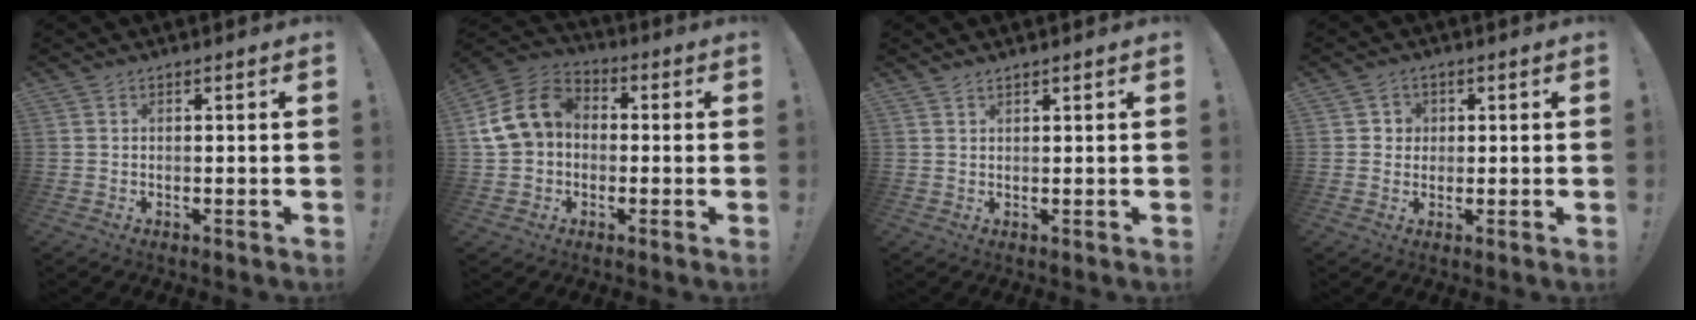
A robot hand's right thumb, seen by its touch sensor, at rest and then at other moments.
{"total": 13.7, "force": [1.3, 11.1, 8.0], "torque": [-0.160, 0.018, 0.030]}
{"total": 1.2, "force": [1.2, 0.0, 0.4], "torque": [0.000, -0.008, 0.022]}
{"total": 3.0, "force": [0.3, 2.9, 0.6], "torque": [-0.007, 0.001, 0.004]}